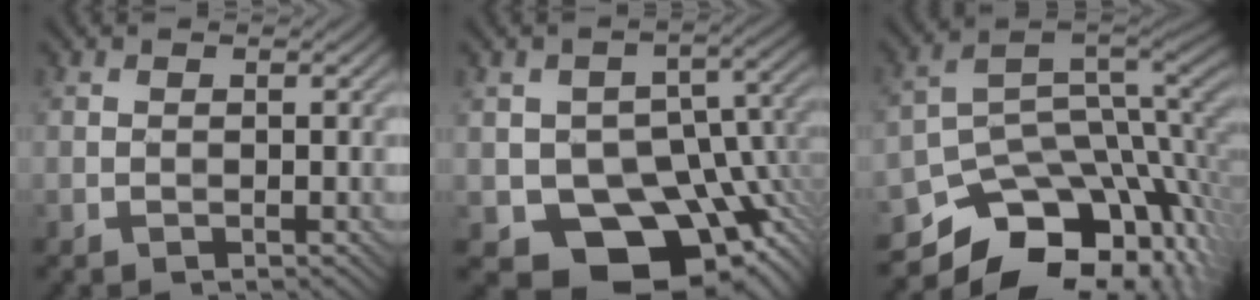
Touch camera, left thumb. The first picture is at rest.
{"total": 14.8, "force": [-6.7, 9.4, 9.2], "torque": [-0.128, -0.024, -0.105]}
{"total": 14.6, "force": [-8.5, 8.0, 8.8], "torque": [-0.169, -0.027, -0.125]}